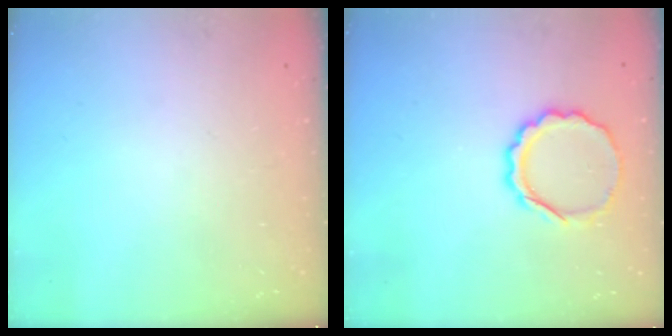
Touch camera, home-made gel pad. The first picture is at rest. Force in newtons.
{"total": 9.1, "press": 9.0, "slide": 1.7}